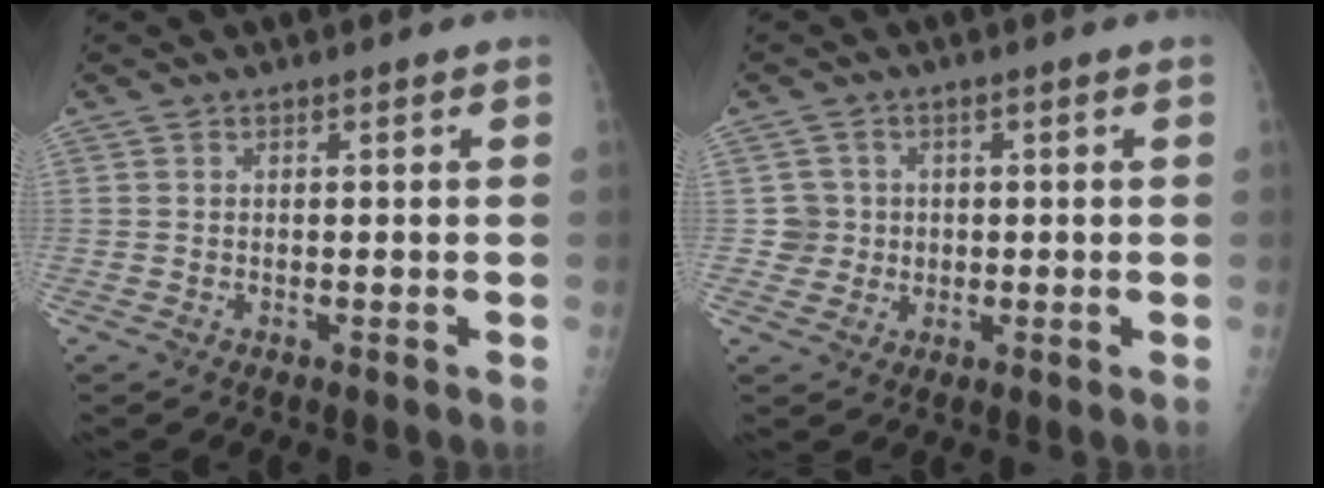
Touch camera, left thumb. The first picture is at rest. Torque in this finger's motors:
{"motor_torque": [-0.02, 0.00, 0.00, 0.01, -0.01]}